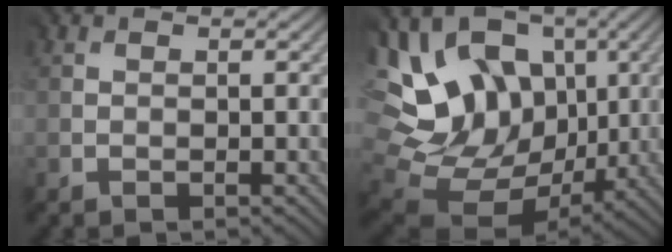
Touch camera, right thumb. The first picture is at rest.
{"total": 17.6, "force": [4.0, 13.7, 10.3], "torque": [-0.245, -0.002, 0.097]}